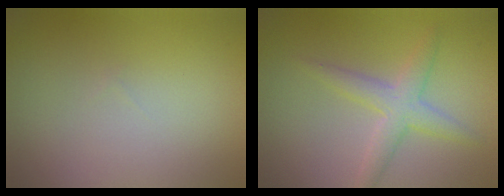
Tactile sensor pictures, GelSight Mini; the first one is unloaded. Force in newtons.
{"total": 2.9, "press": 2.9, "slide": 0.0}